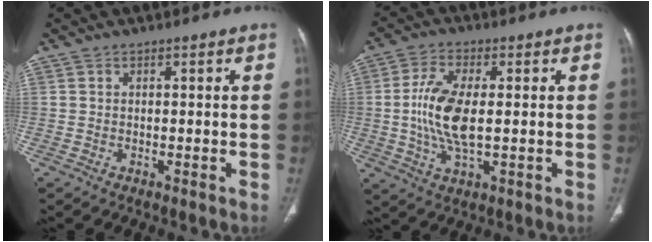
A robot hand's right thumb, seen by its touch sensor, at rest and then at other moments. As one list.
[{"total": 10.8, "force": [0.1, 4.6, 9.8], "torque": [-0.211, -0.005, 0.003]}]